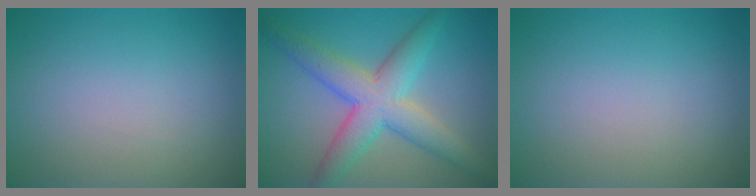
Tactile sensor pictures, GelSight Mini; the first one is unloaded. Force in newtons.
{"total": 6.5, "press": 6.5, "slide": 0.2}
{"total": 0.0}